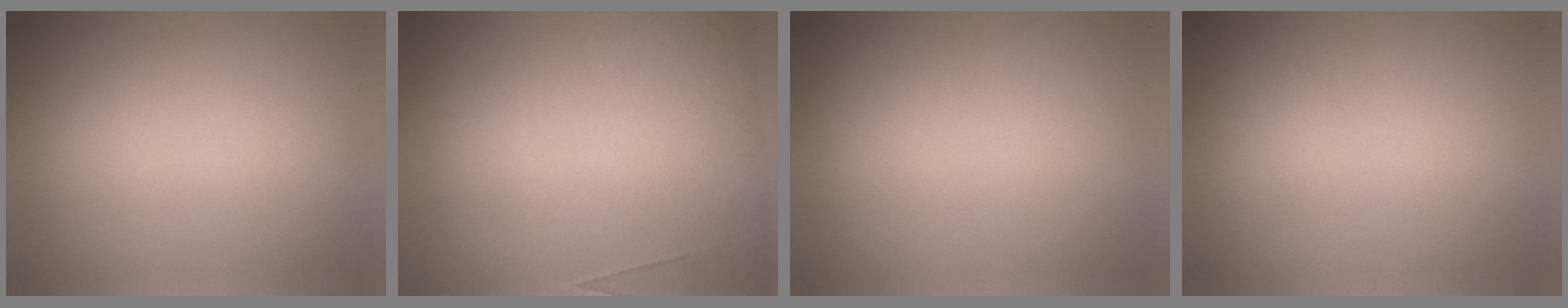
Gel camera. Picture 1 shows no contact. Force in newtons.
{"total": 4.7}
{"total": 0.0}
{"total": 1.3}